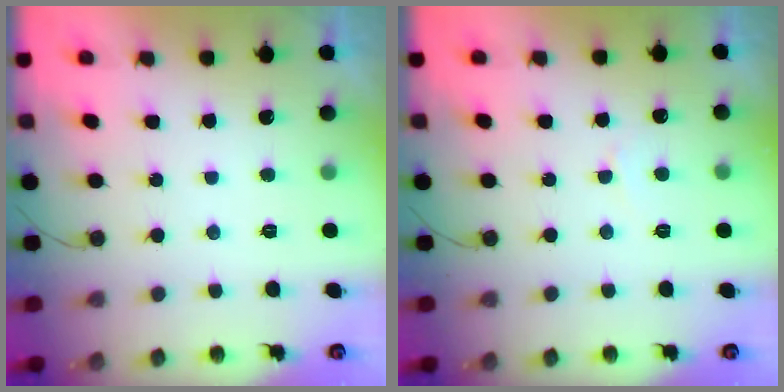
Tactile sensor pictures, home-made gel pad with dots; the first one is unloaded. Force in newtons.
{"total": 3.0, "press": 3.0, "slide": 0.3}